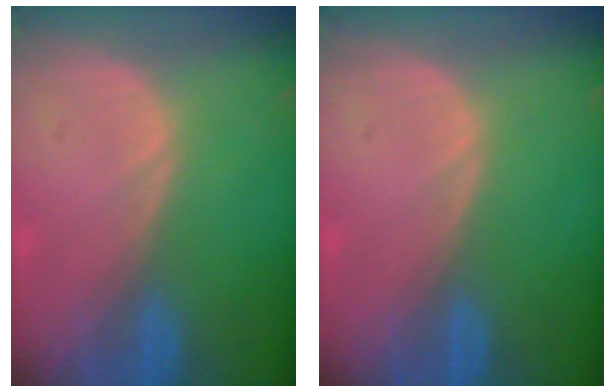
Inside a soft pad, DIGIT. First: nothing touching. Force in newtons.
{"total": 0.0}